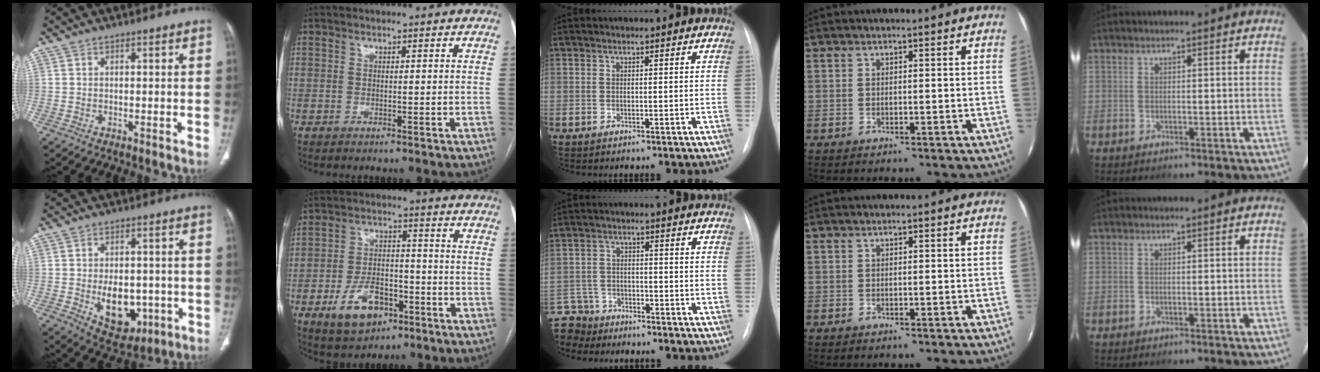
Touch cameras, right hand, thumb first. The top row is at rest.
{"thumb": {"total": 10.9, "force": [-2.2, 7.2, 7.9], "torque": [-0.084, -0.001, -0.011]}, "index": {"total": 9.7, "force": [-4.8, 5.8, 6.2], "torque": [-0.120, 0.010, -0.075]}, "middle": {"total": 8.1, "force": [-7.3, 3.5, 0.1], "torque": [-0.014, 0.004, -0.136]}}